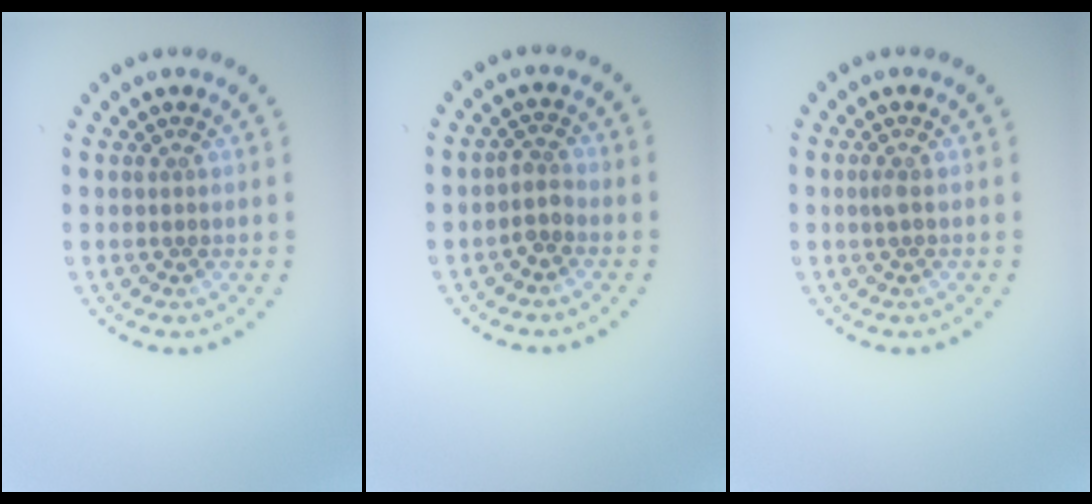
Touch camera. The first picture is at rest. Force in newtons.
{"total": 1.6, "press": 1.2, "slide": 1.0}
{"total": 0.6, "press": 0.6, "slide": 0.3}